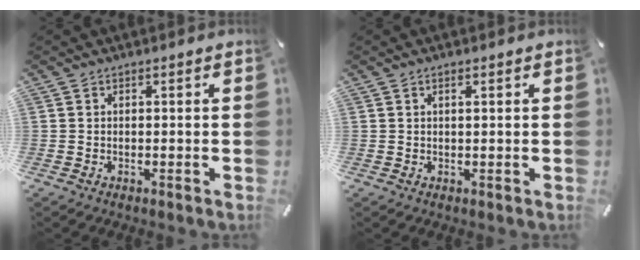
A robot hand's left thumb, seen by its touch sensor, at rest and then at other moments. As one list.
[{"total": 1.0, "force": [0.4, 0.2, 0.9], "torque": [-0.017, 0.002, 0.005]}]